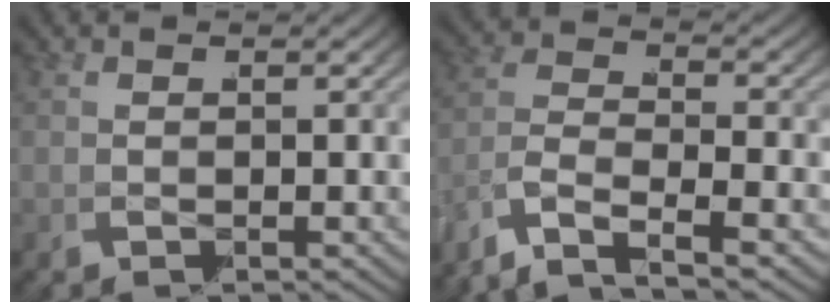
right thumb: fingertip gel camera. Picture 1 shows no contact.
{"total": 7.6, "force": [-4.1, 5.0, 4.0], "torque": [-0.095, -0.023, -0.071]}